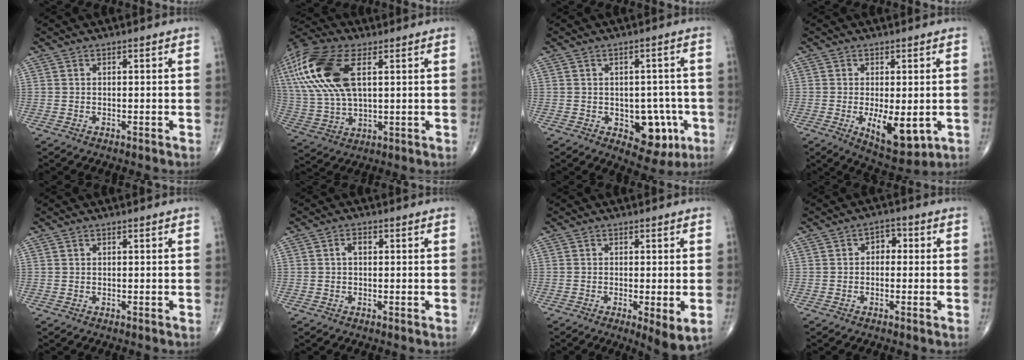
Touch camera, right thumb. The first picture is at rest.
{"total": 21.6, "force": [6.9, 10.6, 17.5], "torque": [-0.406, 0.004, 0.130]}
{"total": 9.0, "force": [-2.8, 5.7, 6.4], "torque": [-0.038, 0.011, -0.026]}
{"total": 9.1, "force": [-1.9, 4.0, 8.0], "torque": [-0.110, -0.020, -0.017]}
{"total": 0.0}
{"total": 1.8, "force": [0.2, 1.1, 1.4], "torque": [-0.021, 0.007, 0.001]}
{"total": 5.2, "force": [-1.4, 1.2, 4.9], "torque": [-0.084, -0.019, -0.024]}
{"total": 3.1, "force": [0.1, 2.2, 2.1], "torque": [-0.010, 0.012, -0.009]}